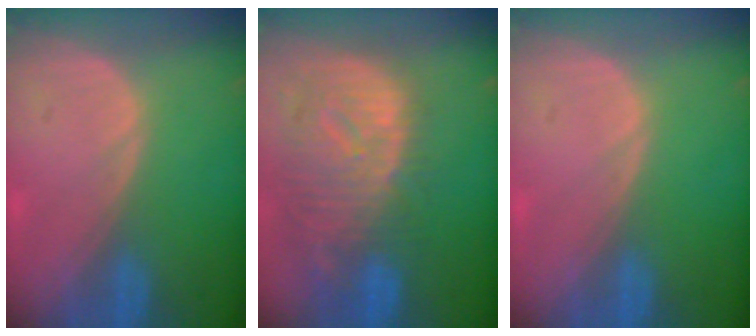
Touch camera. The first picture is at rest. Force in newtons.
{"total": 12.4, "press": 10.8, "slide": 6.2}
{"total": 0.0}